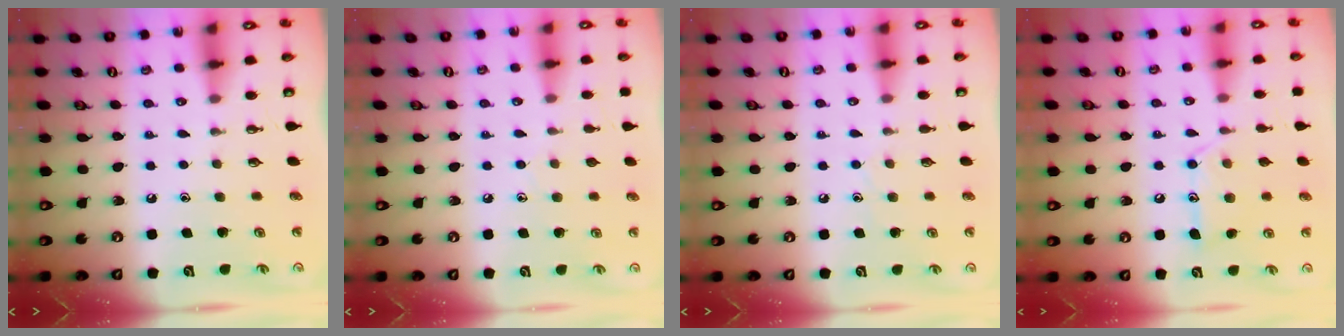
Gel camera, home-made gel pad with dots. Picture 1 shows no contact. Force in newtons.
{"total": 5.7, "press": 5.7, "slide": 0.4}
{"total": 5.9, "press": 5.8, "slide": 0.7}
{"total": 13.5, "press": 13.4, "slide": 0.9}